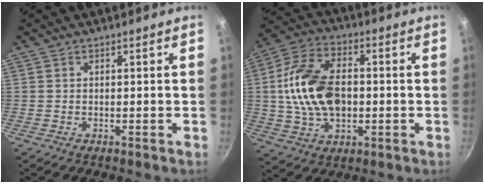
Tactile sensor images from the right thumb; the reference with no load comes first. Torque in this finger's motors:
{"motor_torque": [0.38, 0.61, 1.30, 0.22, 0.17]}